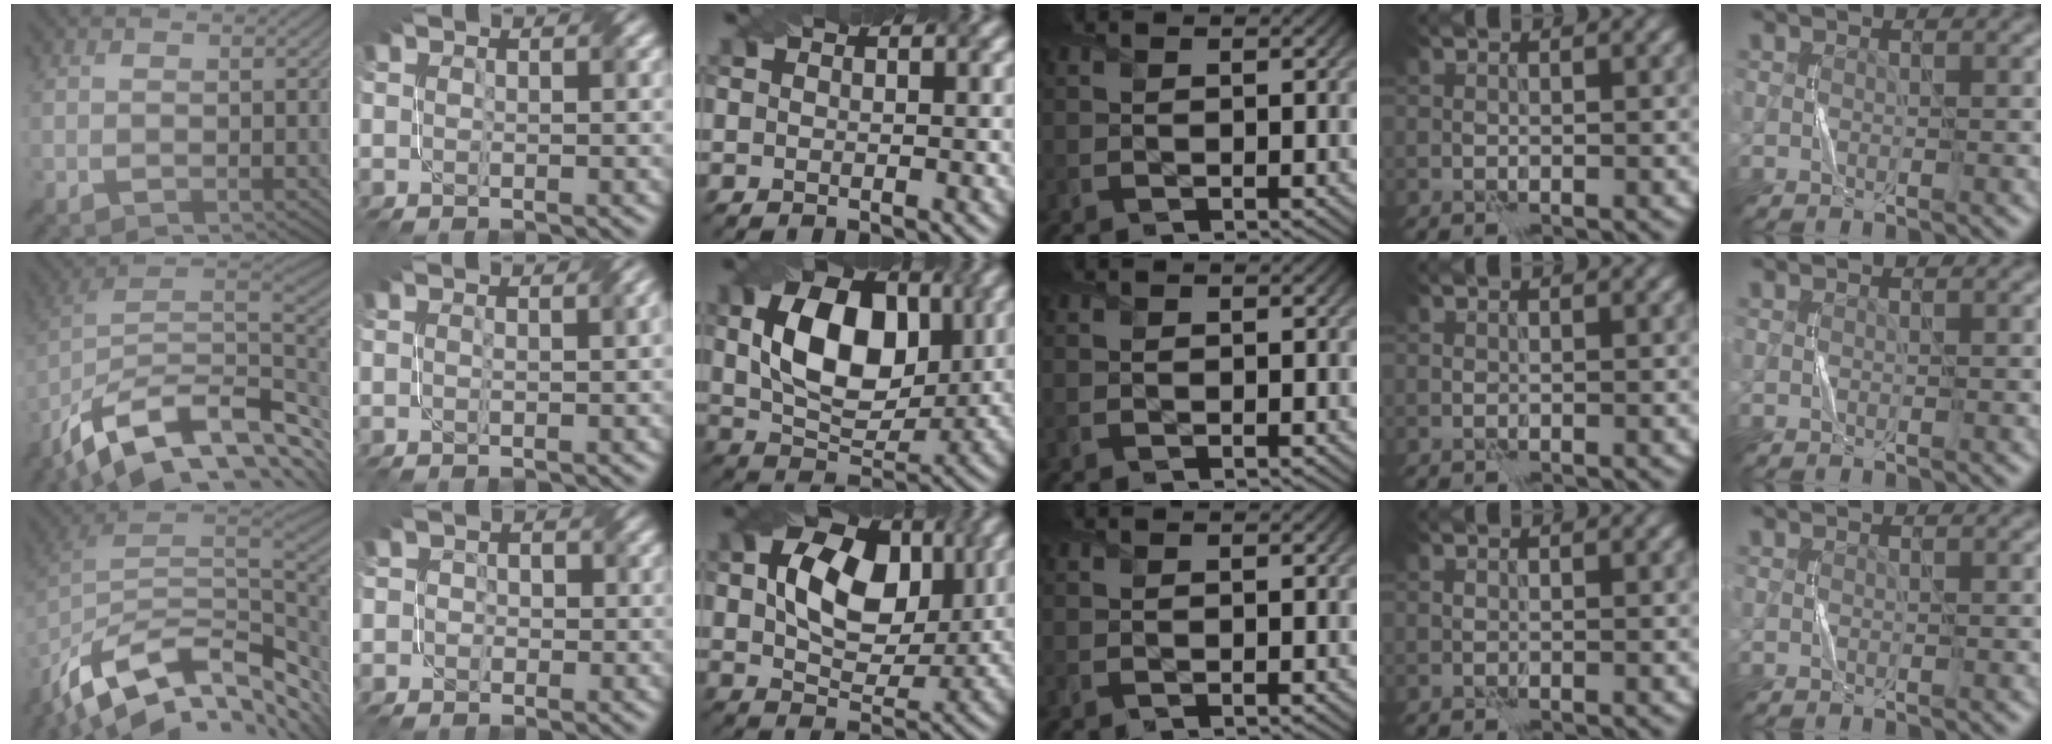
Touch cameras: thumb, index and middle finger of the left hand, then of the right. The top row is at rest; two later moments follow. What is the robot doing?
{"motion": "twist", "object": "screw"}